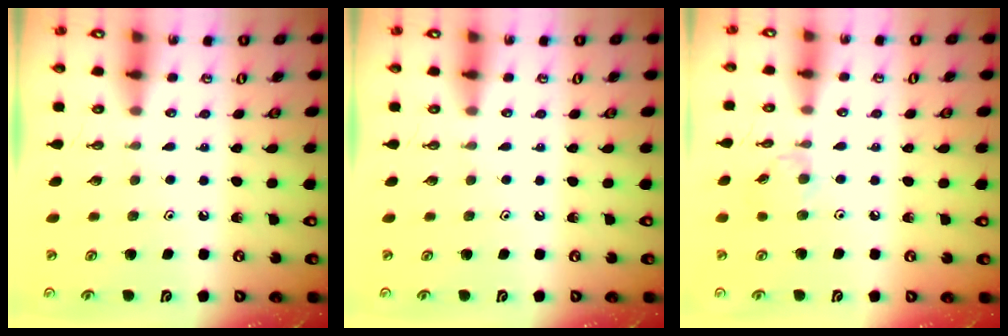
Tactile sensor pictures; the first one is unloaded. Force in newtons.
{"total": 0.0}
{"total": 5.8, "press": 5.8, "slide": 0.4}